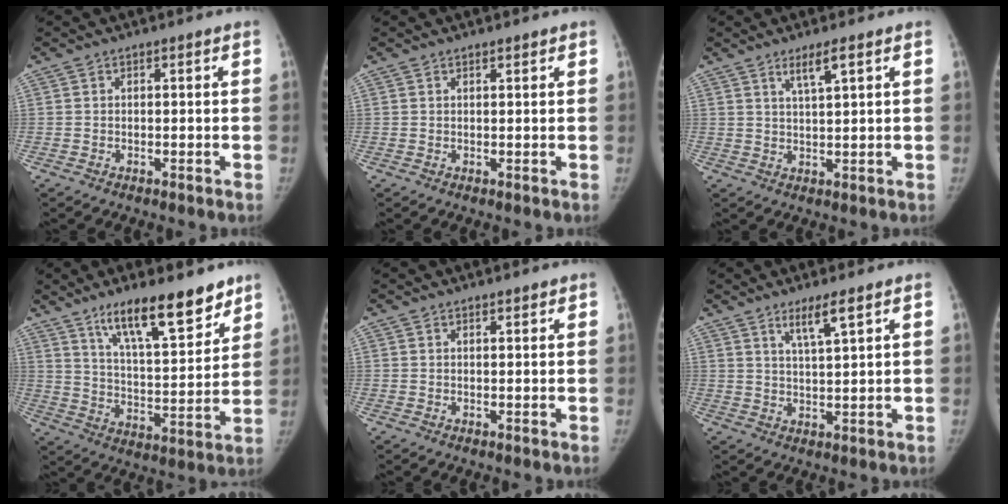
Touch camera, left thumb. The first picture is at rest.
{"total": 0.8, "force": [0.7, 0.2, 0.3], "torque": [-0.006, -0.004, 0.009]}
{"total": 3.7, "force": [2.2, 0.3, 3.0], "torque": [-0.058, -0.012, 0.044]}
{"total": 17.1, "force": [11.8, 5.0, 11.3], "torque": [-0.142, -0.072, 0.200]}
{"total": 1.1, "force": [1.0, 0.4, 0.5], "torque": [-0.006, -0.006, 0.013]}
{"total": 5.0, "force": [3.2, 0.4, 3.8], "torque": [-0.070, -0.022, 0.061]}